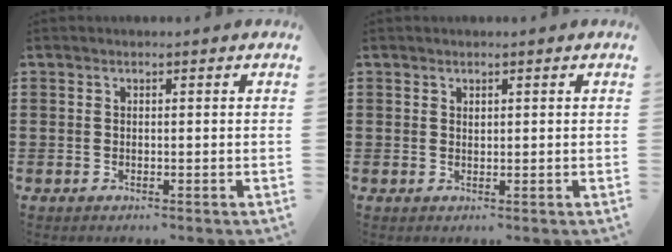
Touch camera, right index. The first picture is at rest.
{"total": 0.6, "force": [0.5, 0.3, 0.1], "torque": [-0.003, 0.002, 0.009]}